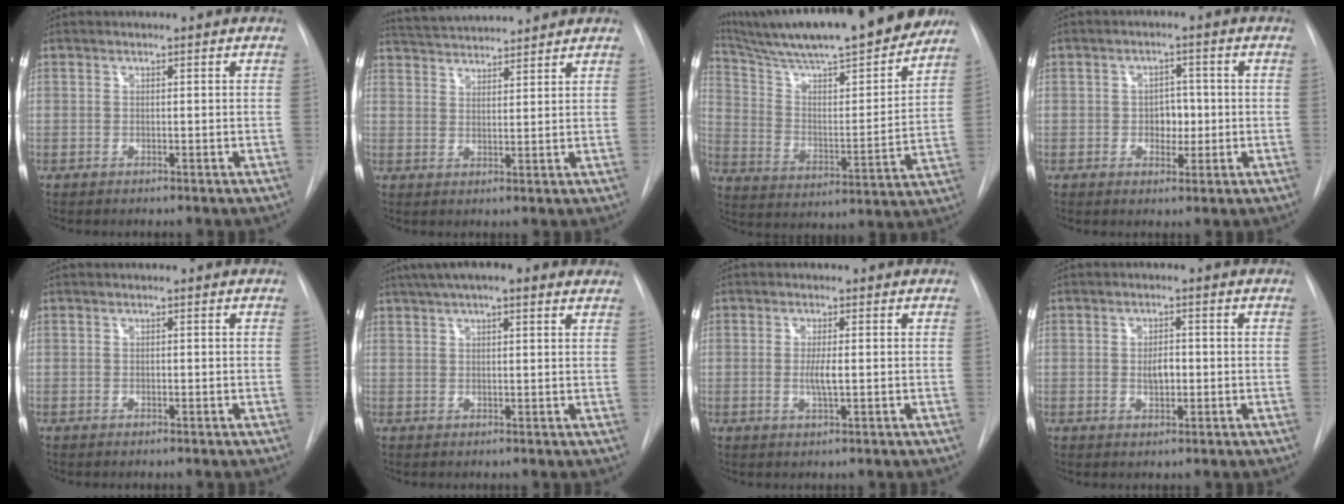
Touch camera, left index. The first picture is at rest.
{"total": 10.0, "force": [9.6, 0.7, 2.8], "torque": [-0.058, 0.027, 0.151]}
{"total": 25.6, "force": [22.4, 2.4, 12.1], "torque": [-0.207, -0.025, 0.332]}
{"total": 3.7, "force": [-0.3, 2.6, 2.6], "torque": [-0.031, 0.005, -0.003]}
{"total": 0.0}
{"total": 11.1, "force": [8.1, 2.6, 7.1], "torque": [-0.118, 0.042, 0.116]}
{"total": 2.7, "force": [-0.2, 0.3, 2.7], "torque": [-0.054, -0.006, -0.003]}
{"total": 2.8, "force": [-0.2, 1.4, 2.5], "torque": [-0.041, 0.000, -0.003]}